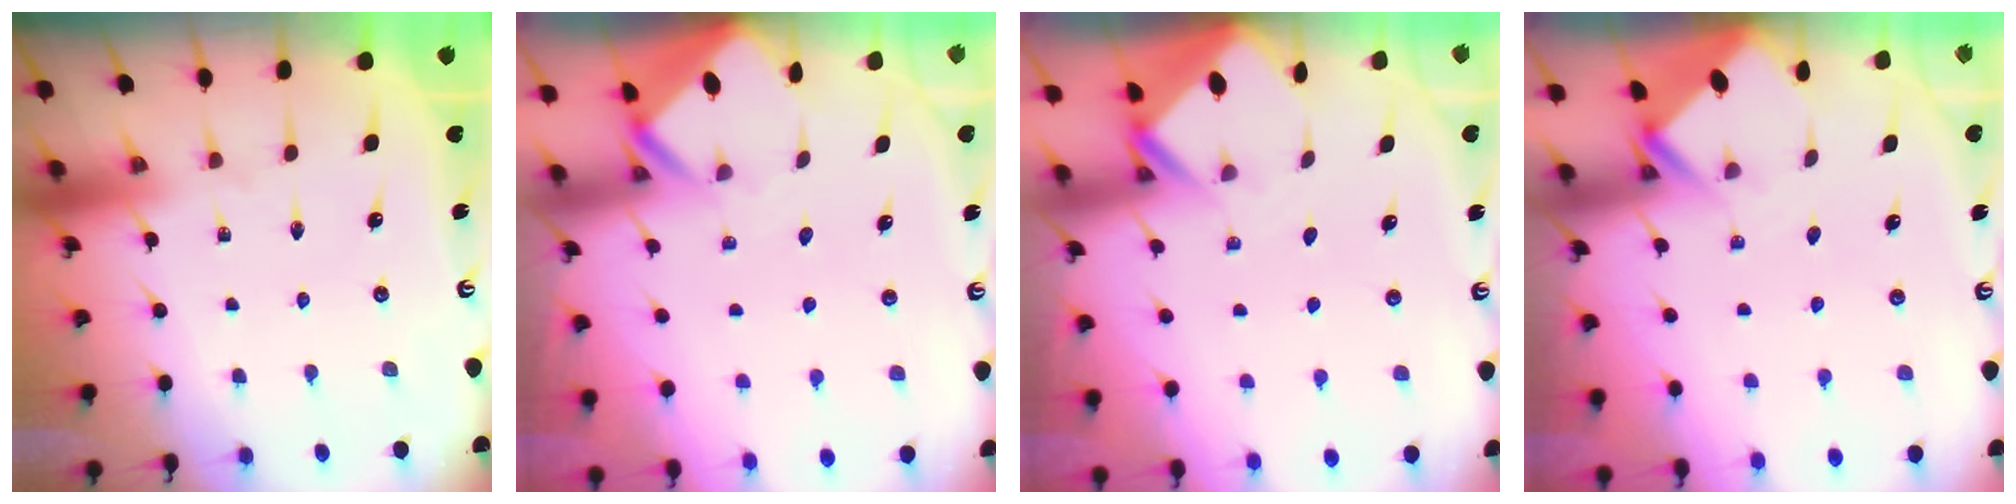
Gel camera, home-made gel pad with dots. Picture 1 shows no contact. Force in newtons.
{"total": 2.8, "press": 2.8, "slide": 0.2}
{"total": 2.6, "press": 2.6, "slide": 0.2}
{"total": 2.7, "press": 2.7, "slide": 0.2}